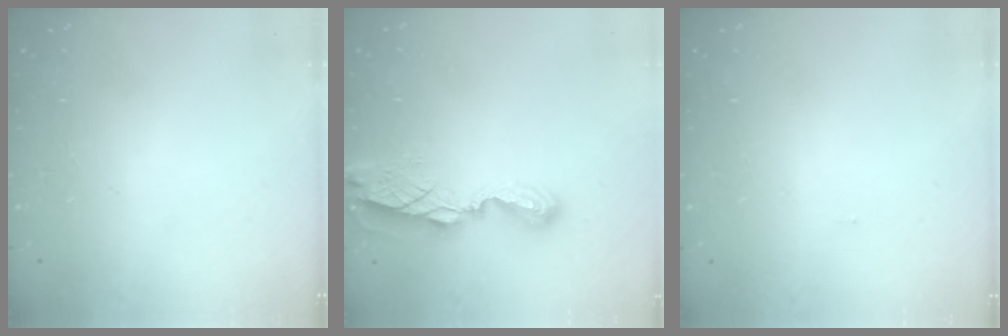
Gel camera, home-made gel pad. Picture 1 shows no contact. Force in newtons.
{"total": 8.3, "press": 8.3, "slide": 0.7}
{"total": 6.0, "press": 0.9, "slide": 5.9}